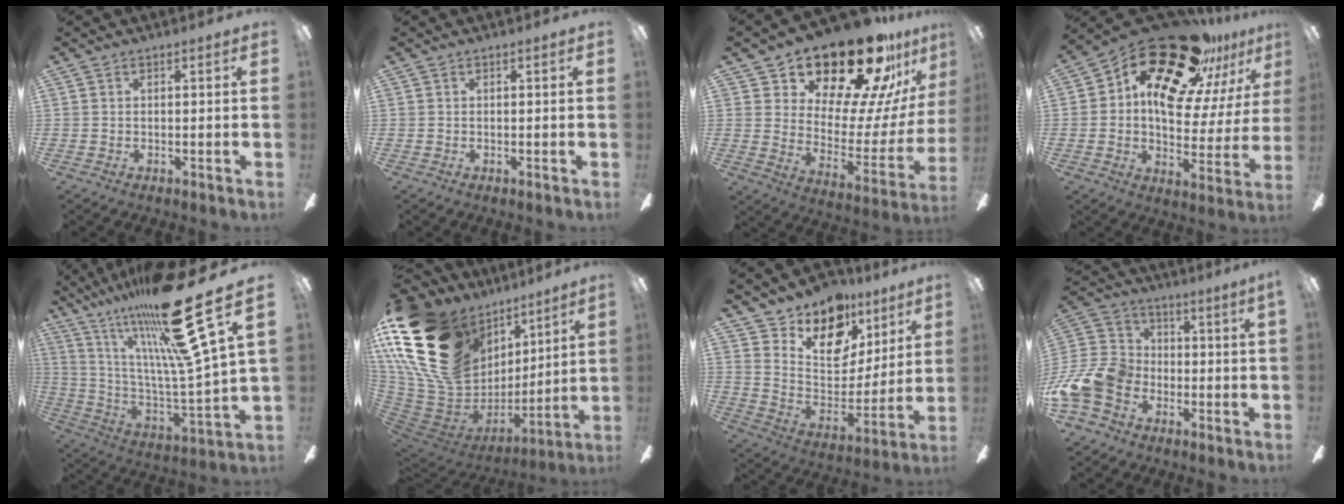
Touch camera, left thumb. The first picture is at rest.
{"total": 0.0}
{"total": 24.8, "force": [20.2, 8.7, 11.3], "torque": [-0.160, -0.155, 0.349]}
{"total": 24.0, "force": [15.9, 11.7, 13.7], "torque": [-0.195, -0.108, 0.266]}
{"total": 32.0, "force": [19.2, 7.0, 24.6], "torque": [-0.387, -0.104, 0.305]}
{"total": 27.7, "force": [11.0, 19.7, 16.0], "torque": [-0.319, -0.062, 0.245]}
{"total": 14.9, "force": [10.1, 9.1, 6.1], "torque": [-0.103, -0.069, 0.186]}
{"total": 13.4, "force": [-4.5, 9.7, 8.0], "torque": [-0.182, 0.033, -0.080]}